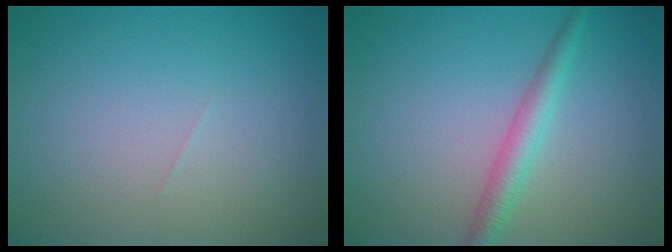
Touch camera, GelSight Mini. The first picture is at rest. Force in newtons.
{"total": 2.5, "press": 2.5, "slide": 0.1}